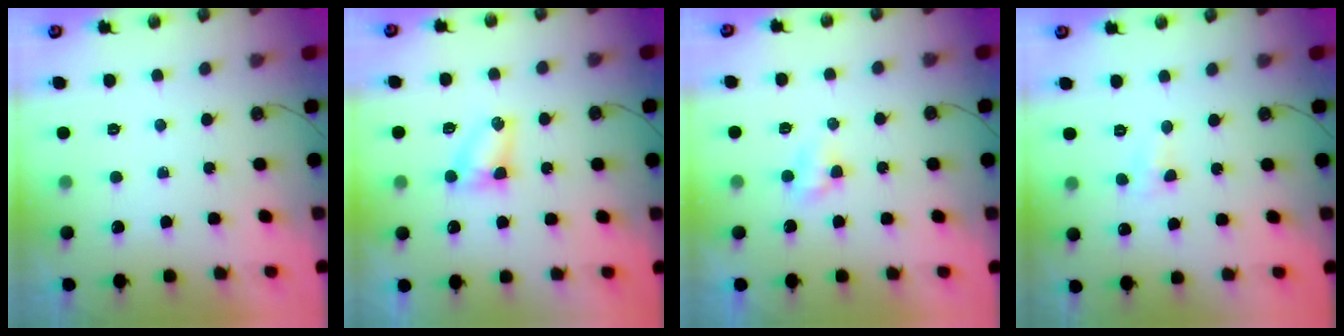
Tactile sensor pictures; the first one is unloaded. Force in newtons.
{"total": 4.2, "press": 4.1, "slide": 0.5}
{"total": 2.4, "press": 2.4, "slide": 0.3}
{"total": 4.1, "press": 4.0, "slide": 0.8}